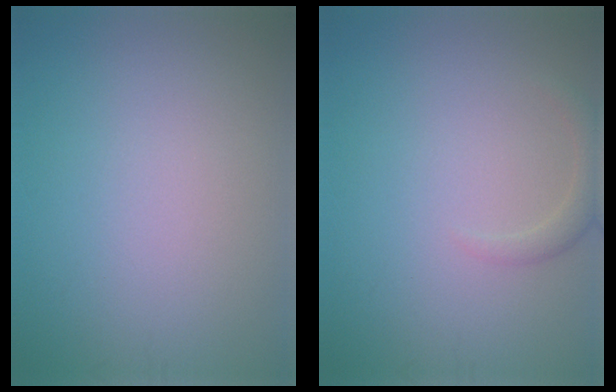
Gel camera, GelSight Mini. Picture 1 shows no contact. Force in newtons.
{"total": 1.4, "press": 1.4, "slide": 0.1}